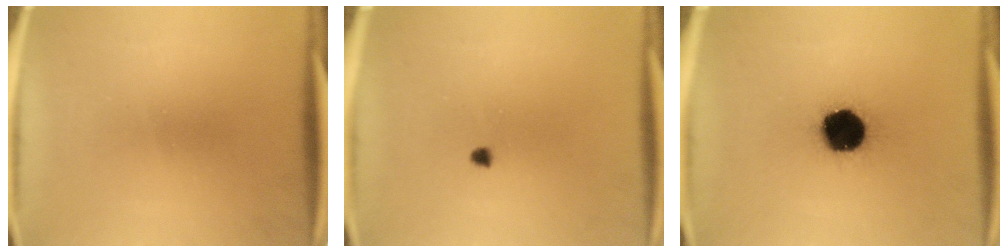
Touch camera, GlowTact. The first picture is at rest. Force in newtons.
{"total": 1.0}
{"total": 16.7}